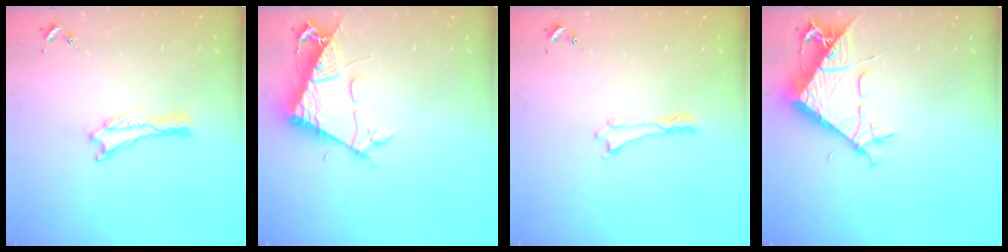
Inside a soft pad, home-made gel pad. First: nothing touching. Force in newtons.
{"total": 7.7, "press": 7.6, "slide": 1.1}
{"total": 0.0}
{"total": 9.8, "press": 9.7, "slide": 0.9}